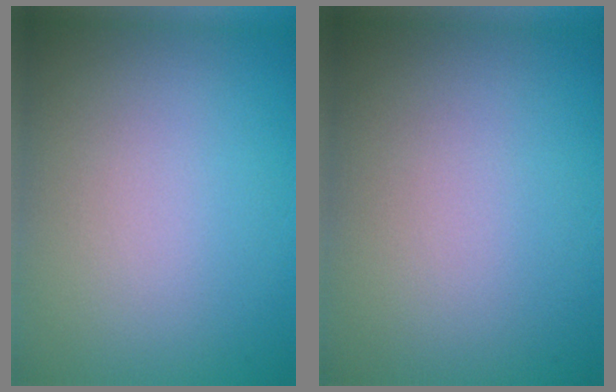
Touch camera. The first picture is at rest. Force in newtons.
{"total": 0.0}